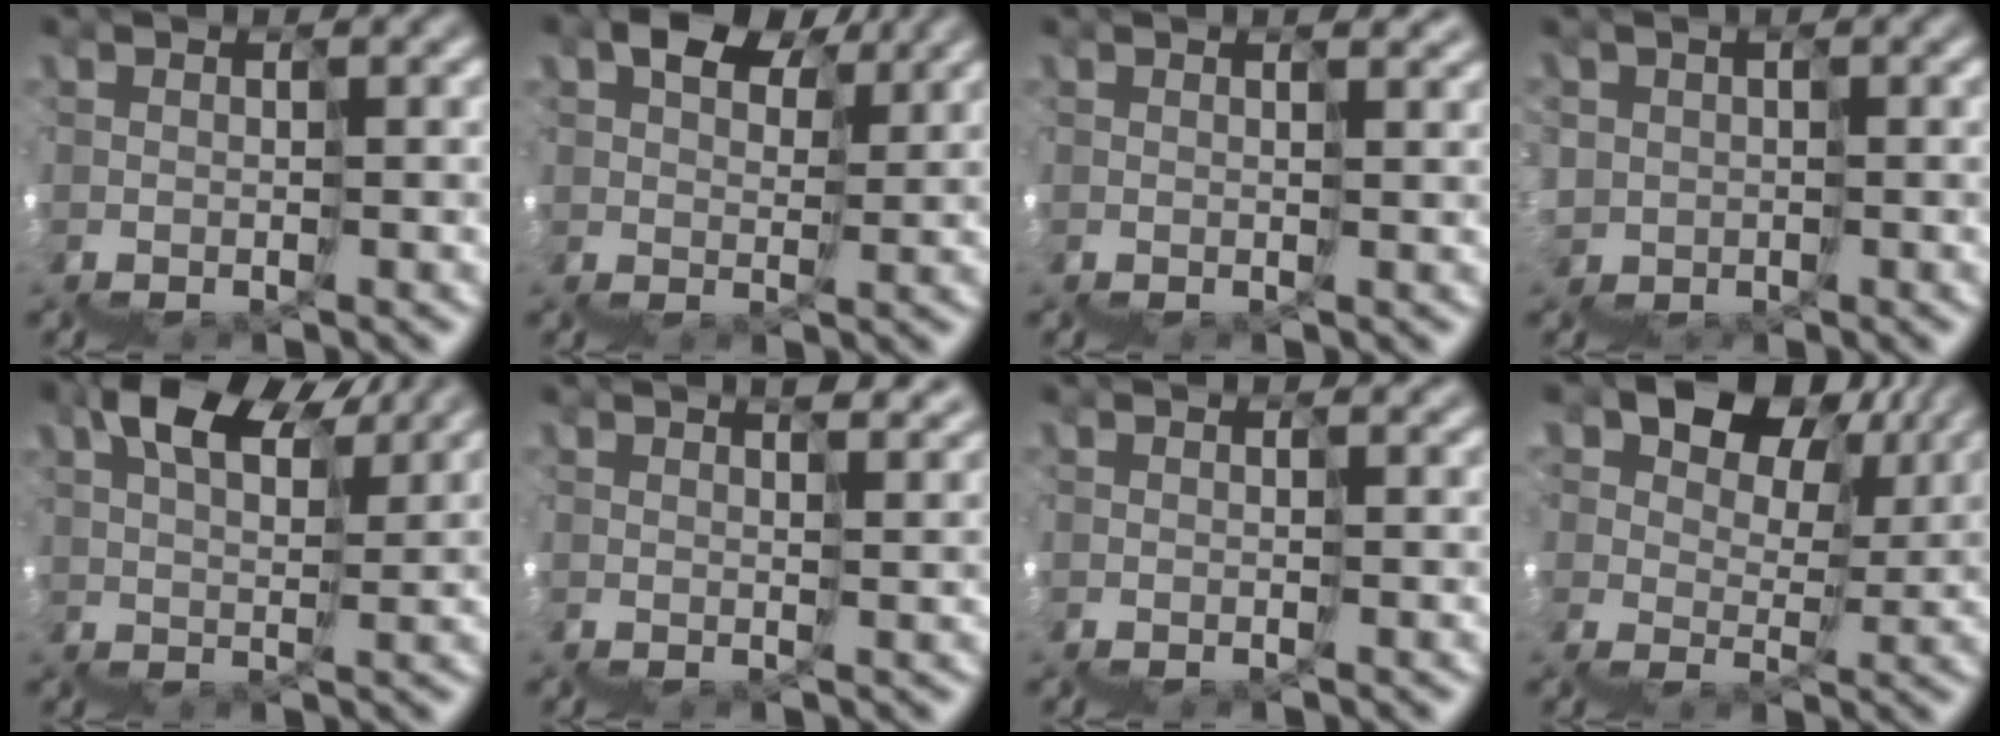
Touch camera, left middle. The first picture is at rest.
{"total": 5.6, "force": [4.7, 2.6, 1.3], "torque": [-0.024, 0.039, 0.070]}
{"total": 3.0, "force": [2.2, 1.2, 1.7], "torque": [-0.008, 0.021, 0.032]}
{"total": 2.8, "force": [1.4, 1.6, -1.8], "torque": [0.043, 0.019, 0.018]}
{"total": 6.5, "force": [5.9, 1.8, 2.3], "torque": [-0.032, 0.051, 0.082]}
{"total": 4.9, "force": [3.9, 1.9, 2.4], "torque": [-0.010, 0.035, 0.061]}
{"total": 1.0, "force": [0.7, 0.5, 0.5], "torque": [-0.005, 0.002, 0.007]}
{"total": 8.4, "force": [6.1, 5.0, 2.9], "torque": [-0.047, 0.031, 0.102]}